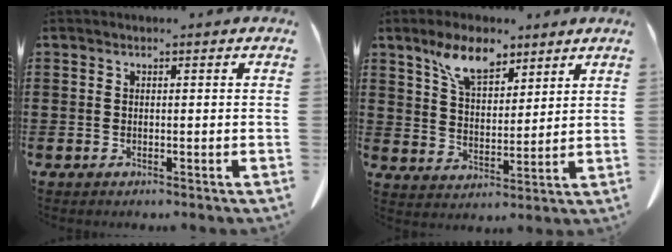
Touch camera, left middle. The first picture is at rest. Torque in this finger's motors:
{"motor_torque": [0.61, 0.60, 0.00, -0.03]}